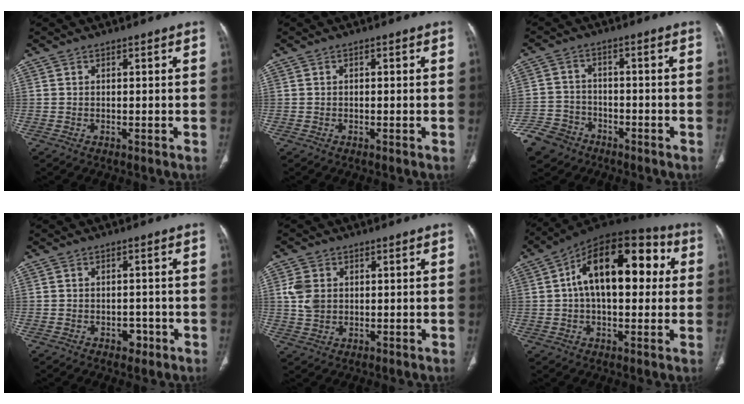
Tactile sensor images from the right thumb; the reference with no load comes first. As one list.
[{"total": 0.5, "force": [0.0, 0.3, 0.4], "torque": [-0.007, 0.002, 0.001]}, {"total": 8.7, "force": [-5.8, 6.1, 2.1], "torque": [-0.046, 0.026, -0.108]}, {"total": 2.5, "force": [-1.2, 1.8, 1.2], "torque": [-0.004, 0.006, -0.013]}, {"total": 5.1, "force": [0.9, 4.0, 3.1], "torque": [-0.055, -0.001, 0.022]}, {"total": 20.8, "force": [3.8, 11.2, 17.1], "torque": [-0.236, 0.037, 0.046]}]